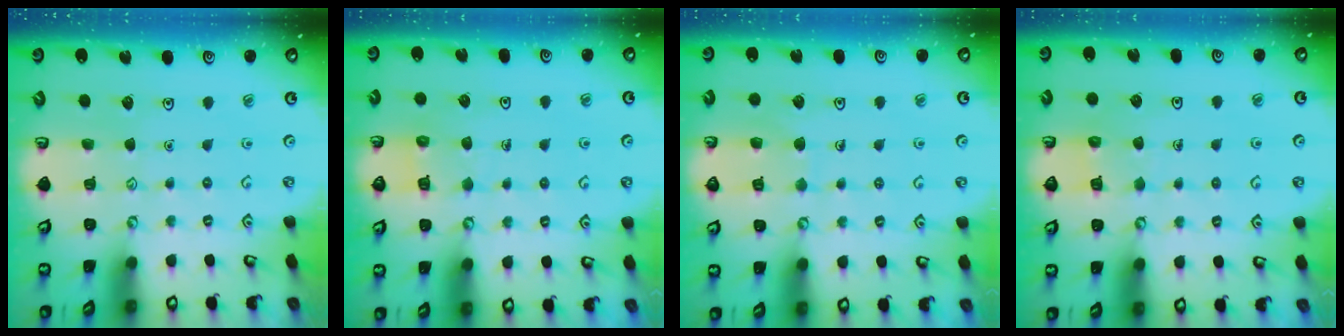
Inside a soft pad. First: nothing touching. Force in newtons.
{"total": 5.9, "press": 5.9, "slide": 0.3}
{"total": 5.8, "press": 5.8, "slide": 0.3}
{"total": 5.2, "press": 5.2, "slide": 0.3}